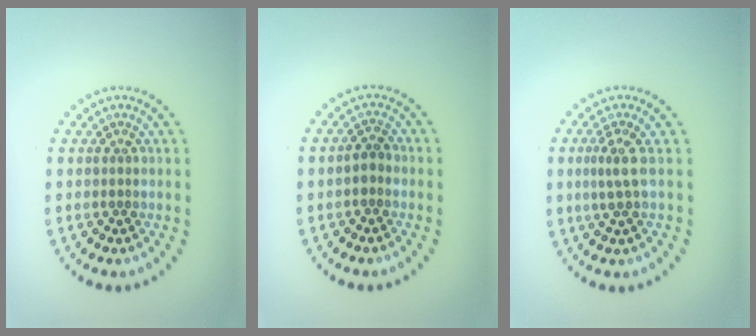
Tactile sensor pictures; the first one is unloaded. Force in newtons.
{"total": 1.4, "press": 1.3, "slide": 0.4}
{"total": 2.2, "press": 1.5, "slide": 1.6}